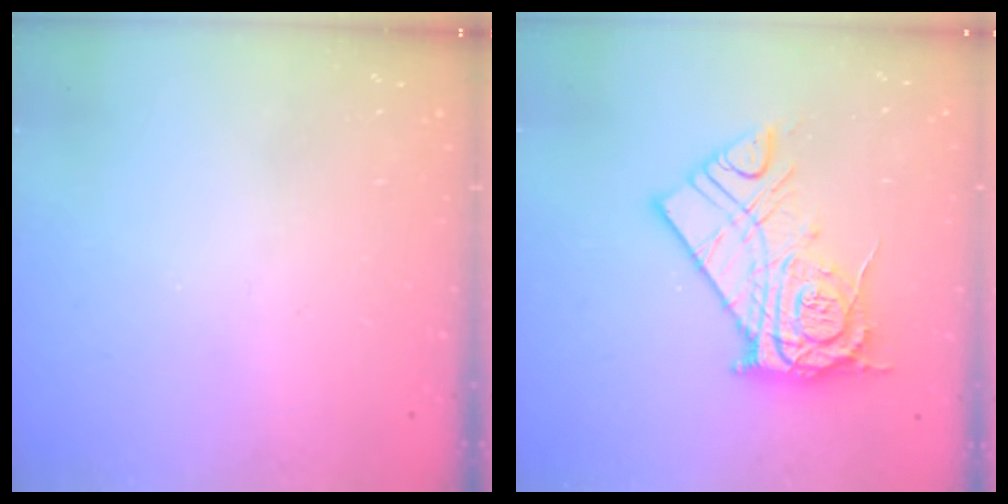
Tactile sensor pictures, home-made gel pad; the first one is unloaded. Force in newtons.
{"total": 16.4, "press": 16.4, "slide": 1.2}